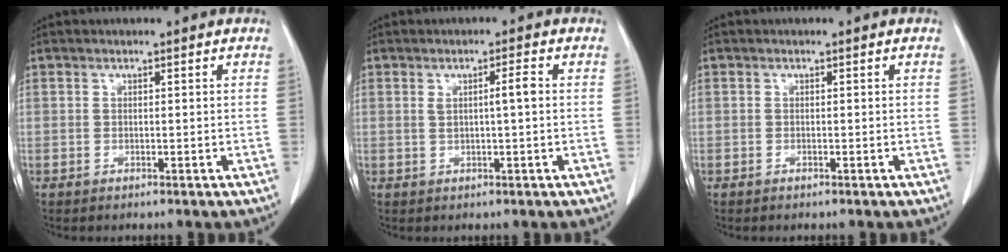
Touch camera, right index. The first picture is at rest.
{"total": 2.7, "force": [0.4, 0.1, 2.7], "torque": [-0.046, 0.001, 0.008]}
{"total": 0.0}